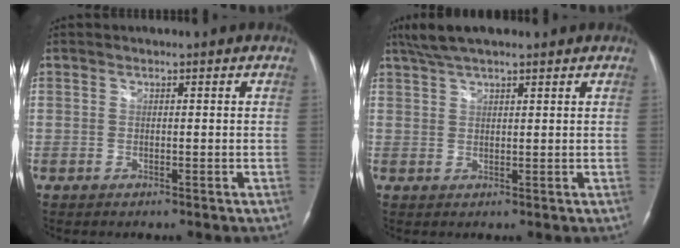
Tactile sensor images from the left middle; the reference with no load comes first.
{"total": 6.7, "force": [5.3, 1.4, 3.9], "torque": [-0.073, 0.031, 0.094]}